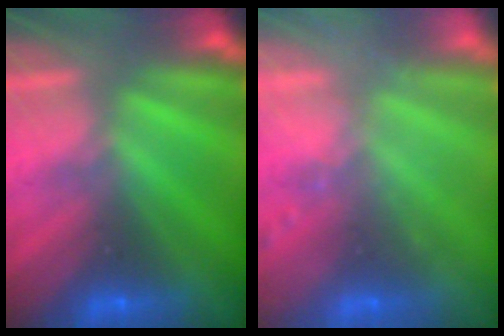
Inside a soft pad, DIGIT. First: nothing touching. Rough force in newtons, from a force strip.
{"total": 2.4}